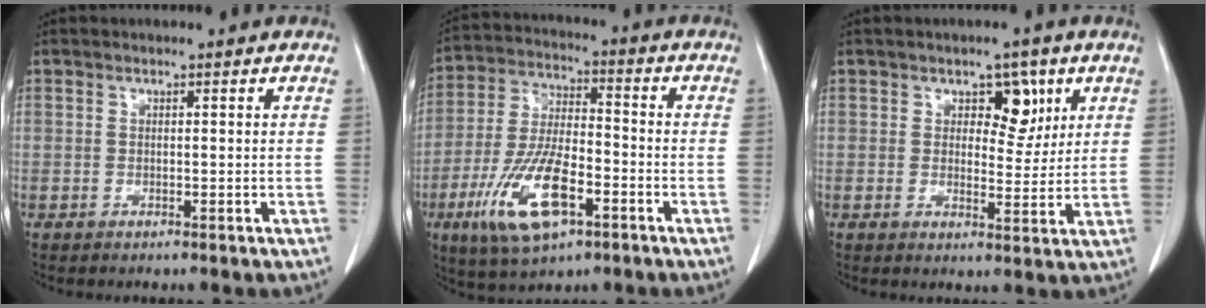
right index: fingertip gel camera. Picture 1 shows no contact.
{"total": 13.8, "force": [-5.9, 5.0, 11.4], "torque": [-0.237, -0.004, -0.103]}
{"total": 5.0, "force": [2.4, 3.0, 3.3], "torque": [-0.034, 0.004, 0.034]}